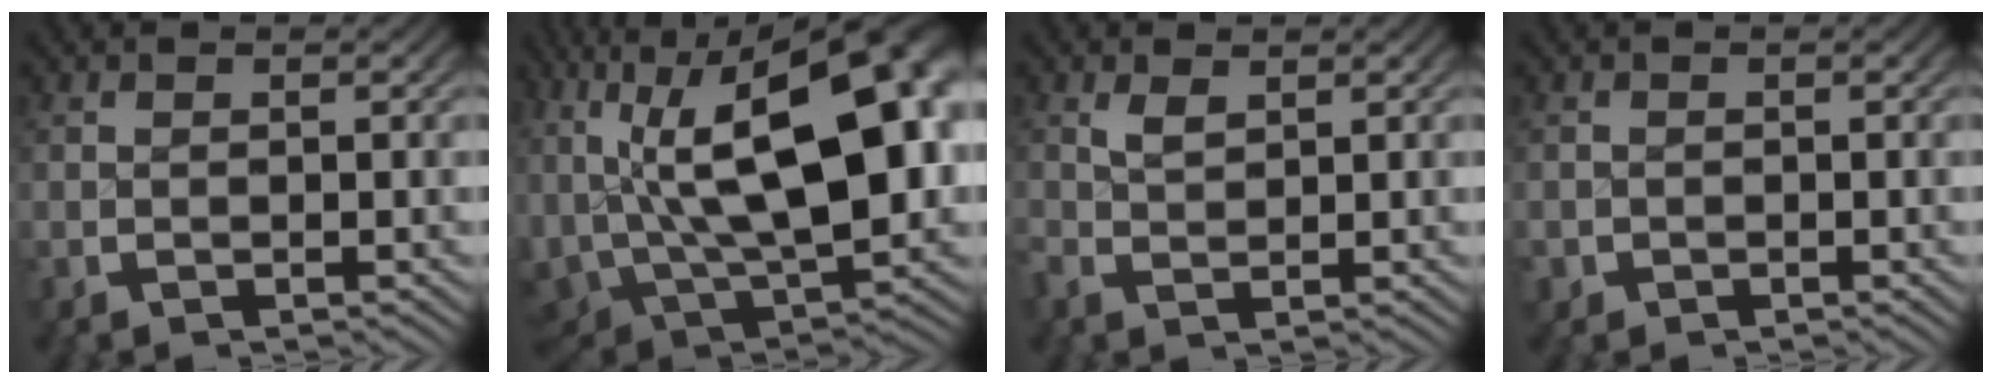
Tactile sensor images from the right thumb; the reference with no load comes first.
{"total": 18.6, "force": [2.4, 10.3, 15.3], "torque": [-0.253, -0.033, 0.055]}
{"total": 0.9, "force": [0.8, 0.3, 0.2], "torque": [-0.005, 0.004, 0.015]}
{"total": 1.1, "force": [-0.5, 0.8, -0.6], "torque": [0.010, -0.009, -0.003]}